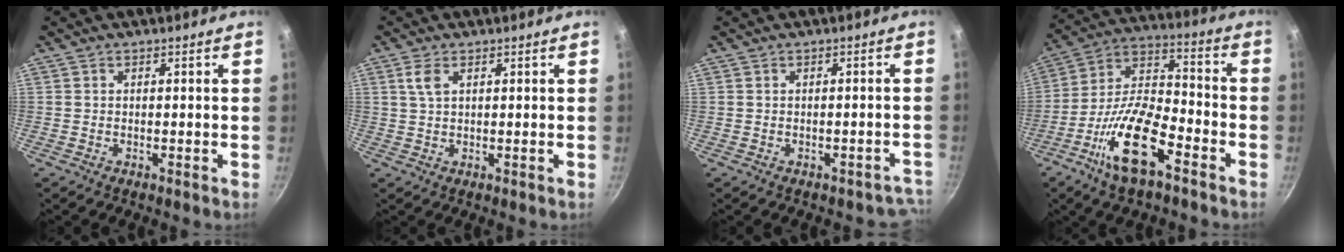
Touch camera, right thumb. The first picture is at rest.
{"total": 2.8, "force": [1.2, 1.4, 2.2], "torque": [-0.045, -0.003, 0.025]}
{"total": 3.6, "force": [-2.2, 2.6, 1.3], "torque": [0.022, 0.042, -0.003]}
{"total": 16.5, "force": [-8.4, 6.5, 12.6], "torque": [-0.226, 0.048, -0.168]}